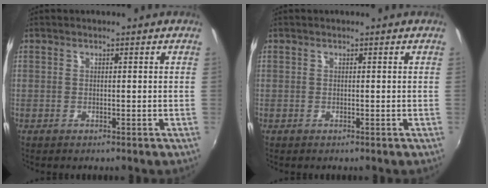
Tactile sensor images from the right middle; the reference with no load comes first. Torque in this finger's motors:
{"motor_torque": [0.00, 0.00, 0.00, 0.00]}